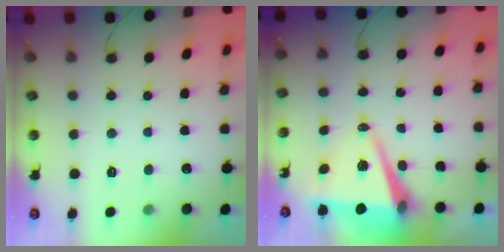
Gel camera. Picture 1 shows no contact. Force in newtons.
{"total": 8.3, "press": 6.9, "slide": 4.5}